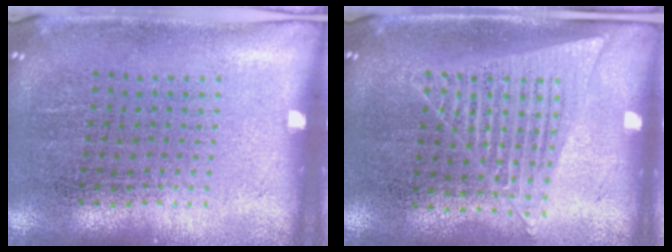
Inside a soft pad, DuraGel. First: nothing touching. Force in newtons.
{"total": 1.3, "press": 1.2, "slide": 0.5}